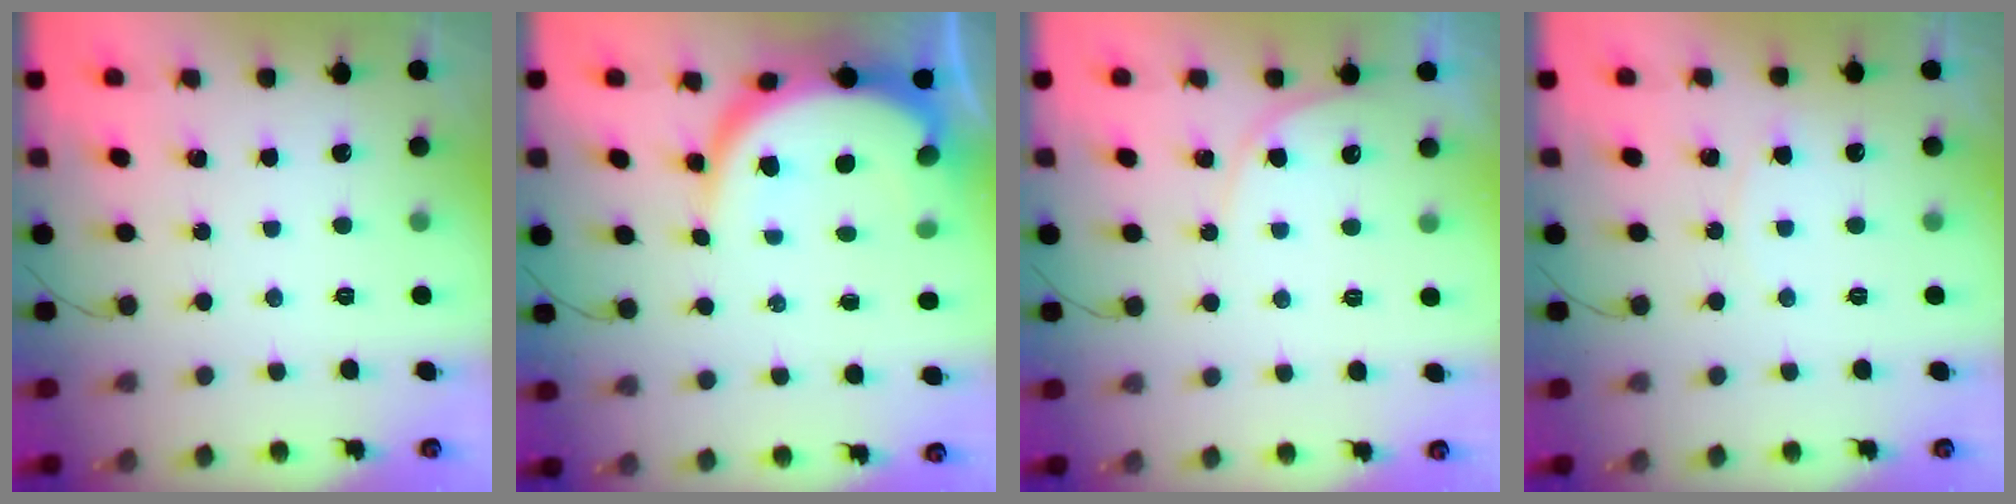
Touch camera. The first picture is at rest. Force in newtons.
{"total": 10.5, "press": 10.5, "slide": 1.2}
{"total": 4.8, "press": 4.7, "slide": 0.4}
{"total": 2.7, "press": 2.7, "slide": 0.3}